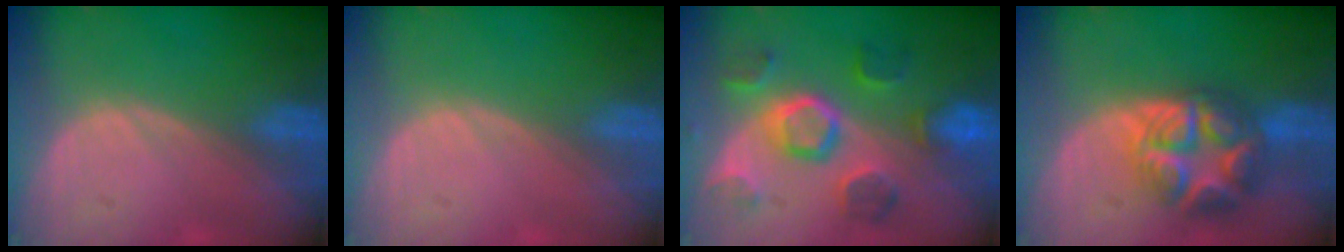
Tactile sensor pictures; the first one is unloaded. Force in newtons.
{"total": 0.0}
{"total": 9.4, "press": 9.0, "slide": 2.7}
{"total": 8.9, "press": 8.9, "slide": 0.5}